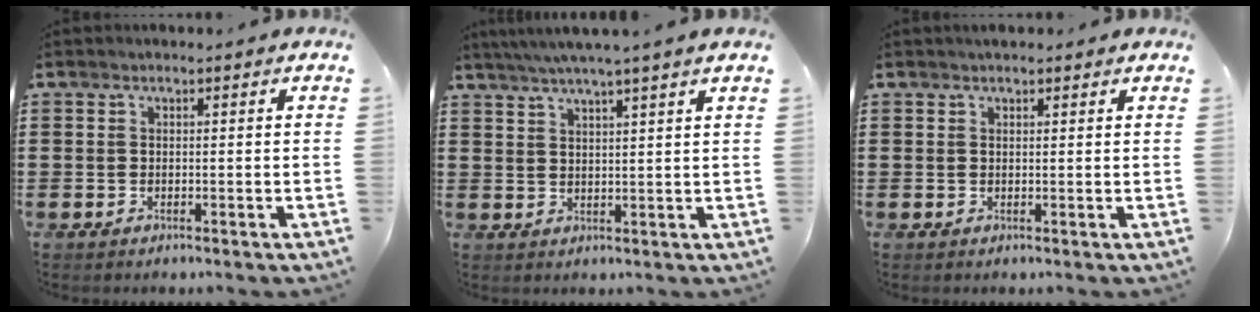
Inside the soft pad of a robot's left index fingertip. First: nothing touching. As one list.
[{"total": 3.7, "force": [3.1, -0.8, 1.8], "torque": [-0.043, -0.007, 0.053]}, {"total": 1.0, "force": [0.9, 0.2, 0.4], "torque": [-0.007, 0.003, 0.016]}]